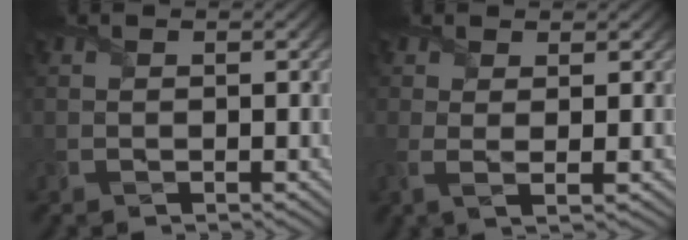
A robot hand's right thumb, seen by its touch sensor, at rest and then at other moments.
{"total": 2.2, "force": [0.6, 0.3, 2.1], "torque": [-0.053, -0.005, 0.011]}